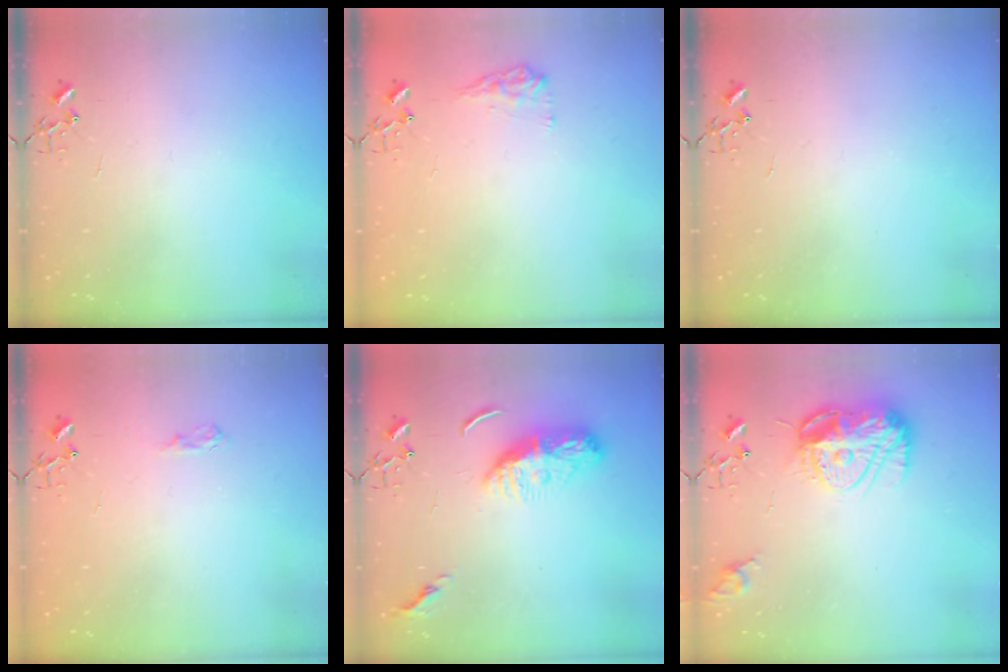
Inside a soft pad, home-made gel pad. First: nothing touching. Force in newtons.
{"total": 8.9, "press": 8.9, "slide": 0.4}
{"total": 0.0}
{"total": 6.9, "press": 6.9, "slide": 0.8}
{"total": 10.0, "press": 10.0, "slide": 1.0}
{"total": 15.2, "press": 15.2, "slide": 1.5}